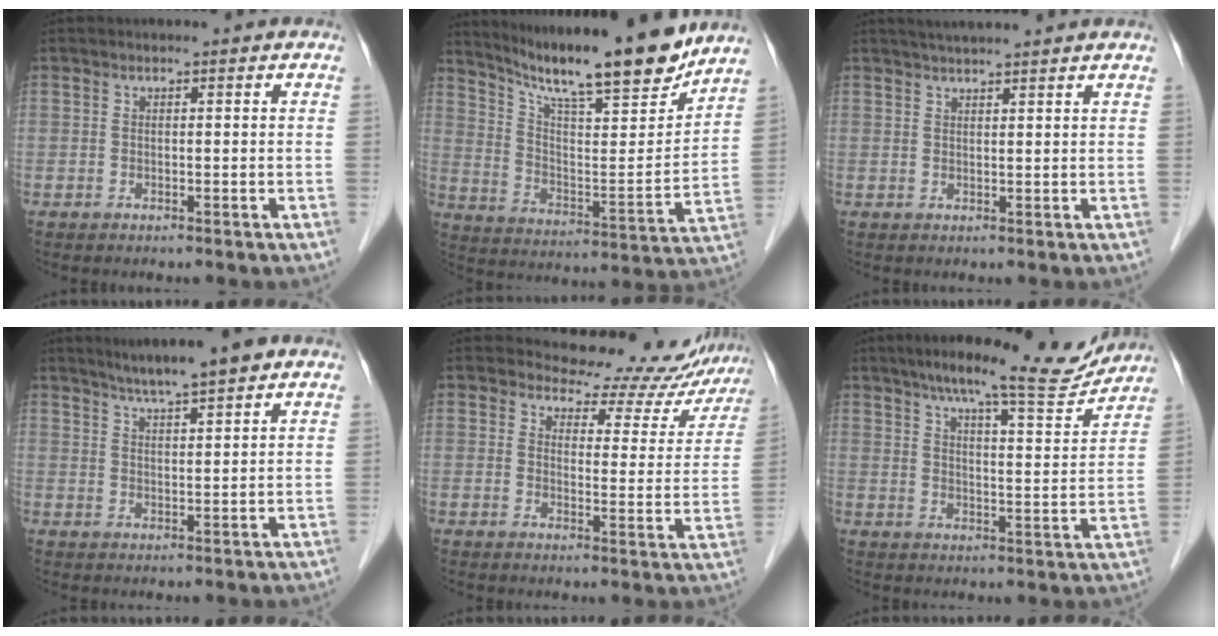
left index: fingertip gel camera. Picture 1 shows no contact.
{"total": 20.1, "force": [17.3, 1.6, 10.0], "torque": [-0.168, -0.019, 0.270]}
{"total": 5.5, "force": [4.9, -0.5, 2.4], "torque": [-0.037, 0.029, 0.070]}
{"total": 7.6, "force": [6.1, 0.1, 4.5], "torque": [-0.074, 0.016, 0.096]}
{"total": 12.6, "force": [12.2, 3.3, 0.0], "torque": [0.024, -0.034, 0.124]}
{"total": 15.1, "force": [13.2, 1.5, 7.1], "torque": [-0.104, -0.006, 0.181]}